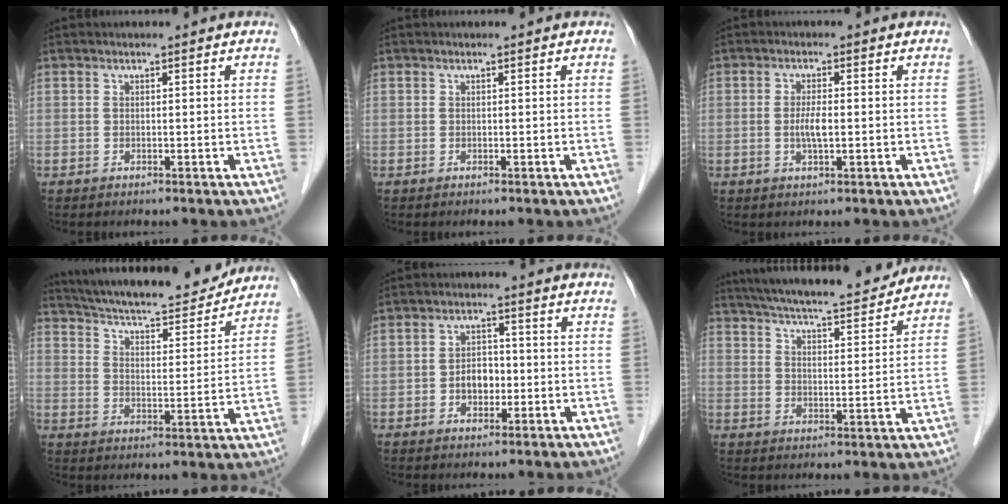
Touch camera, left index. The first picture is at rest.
{"total": 0.0}
{"total": 2.9, "force": [-0.9, 0.6, 2.7], "torque": [-0.057, -0.007, -0.015]}
{"total": 18.5, "force": [16.9, 3.3, 6.7], "torque": [-0.109, -0.002, 0.241]}
{"total": 4.0, "force": [-1.5, 2.7, 2.6], "torque": [-0.047, 0.004, -0.025]}
{"total": 17.0, "force": [15.4, 1.9, 6.9], "torque": [-0.116, 0.007, 0.224]}